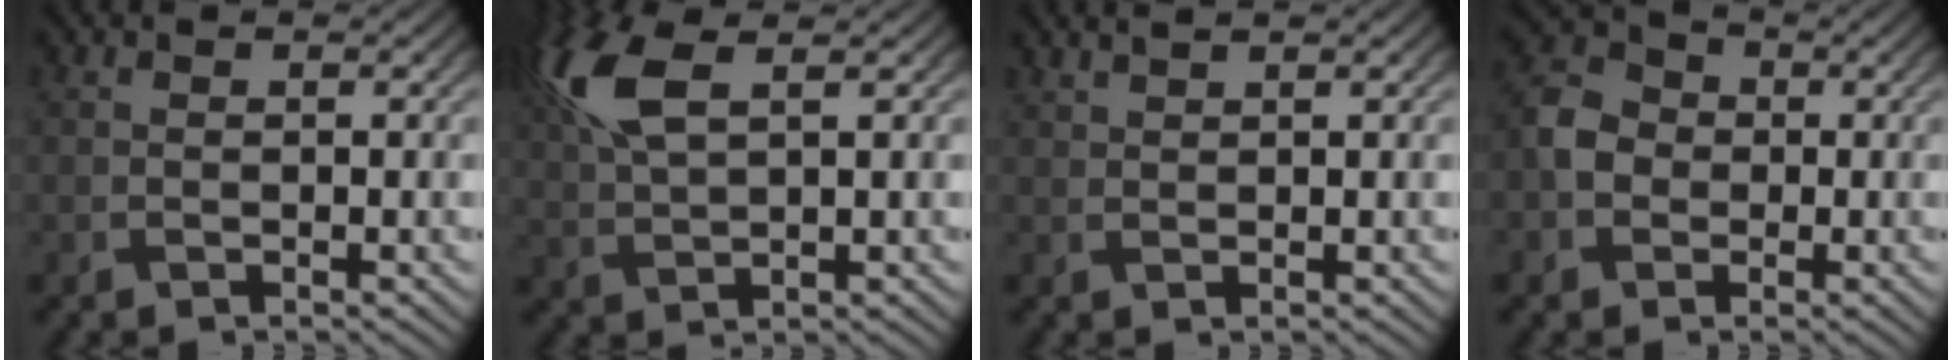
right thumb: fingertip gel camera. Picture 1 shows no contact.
{"total": 7.9, "force": [3.2, 3.1, 6.5], "torque": [-0.175, 0.019, 0.064]}
{"total": 1.2, "force": [1.1, 0.1, 0.4], "torque": [-0.015, 0.005, 0.026]}
{"total": 4.8, "force": [-0.9, 4.2, 2.2], "torque": [-0.056, 0.007, -0.027]}